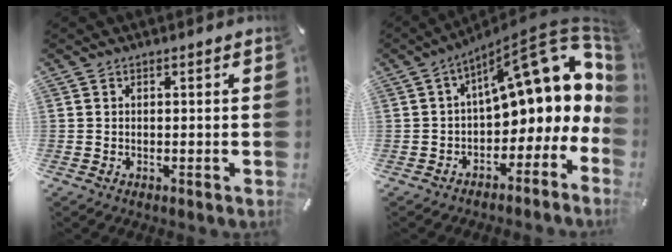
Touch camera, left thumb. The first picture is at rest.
{"total": 18.2, "force": [6.8, 8.4, 14.7], "torque": [-0.188, -0.060, 0.111]}